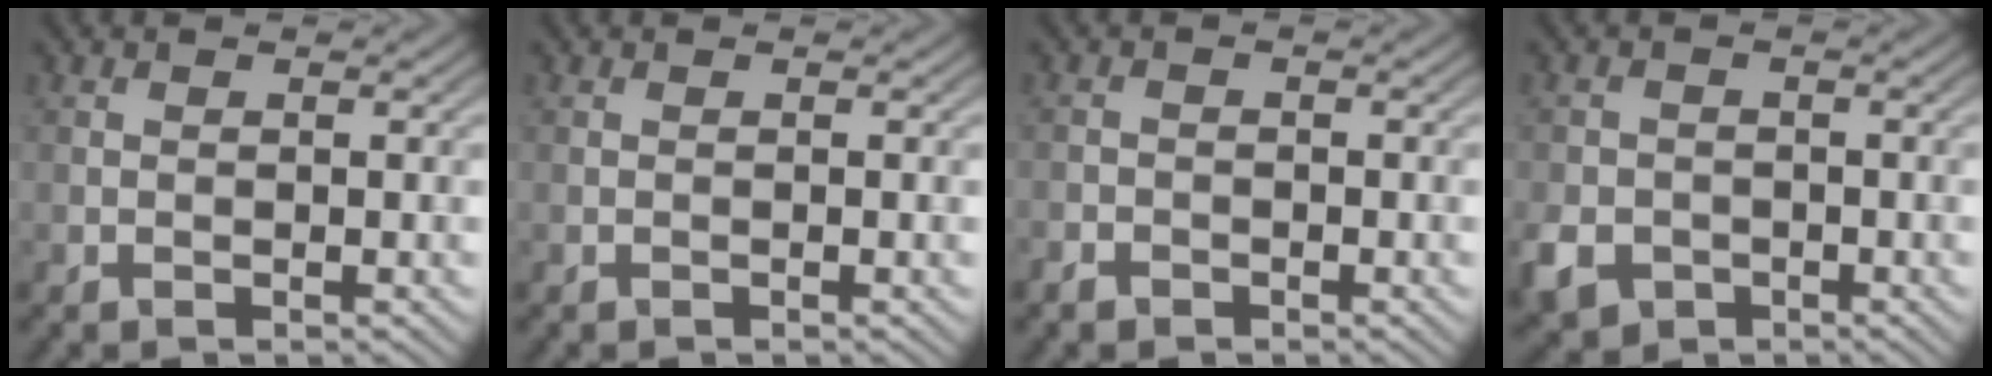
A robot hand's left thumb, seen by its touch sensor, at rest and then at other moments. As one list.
[{"total": 0.0}, {"total": 1.8, "force": [-1.2, 1.2, 0.5], "torque": [-0.008, -0.002, -0.029]}, {"total": 4.9, "force": [-2.1, 3.8, 2.1], "torque": [-0.055, -0.011, -0.050]}]